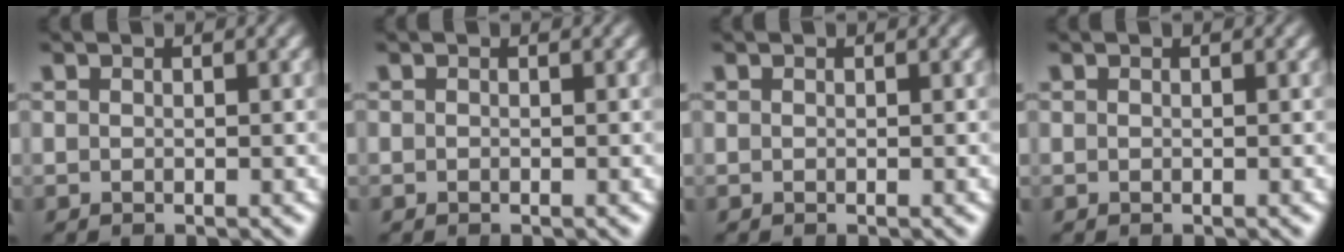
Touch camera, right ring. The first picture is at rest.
{"total": 0.0}
{"total": 0.0}
{"total": 0.0}